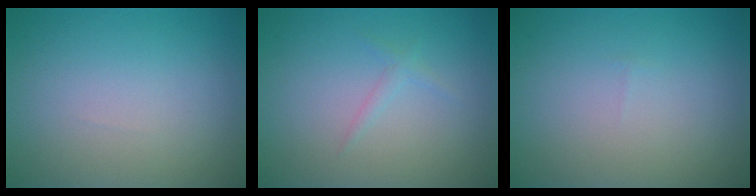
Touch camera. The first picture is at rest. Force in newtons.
{"total": 0.8, "press": 0.8, "slide": 0.0}
{"total": 0.0}